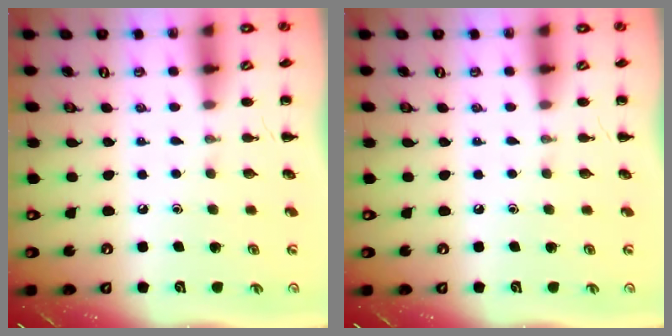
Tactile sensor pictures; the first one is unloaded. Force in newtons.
{"total": 0.0}